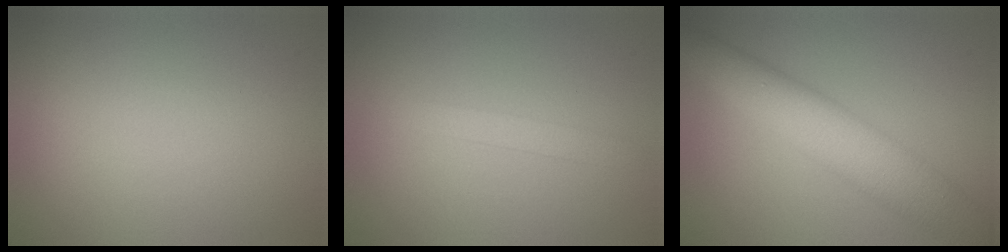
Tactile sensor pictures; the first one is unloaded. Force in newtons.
{"total": 1.4, "press": 1.4, "slide": 0.0}
{"total": 6.8, "press": 6.8, "slide": 0.3}